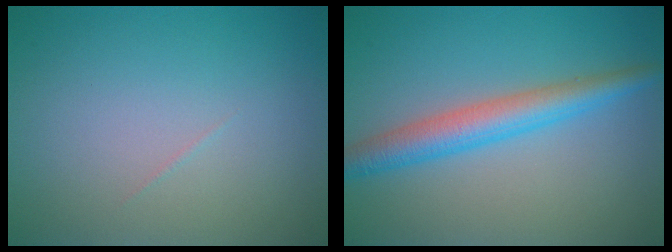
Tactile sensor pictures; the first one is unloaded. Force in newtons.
{"total": 4.2, "press": 4.2, "slide": 0.1}